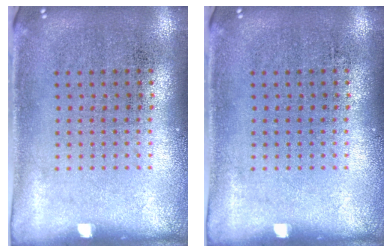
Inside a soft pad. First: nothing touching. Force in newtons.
{"total": 0.0}